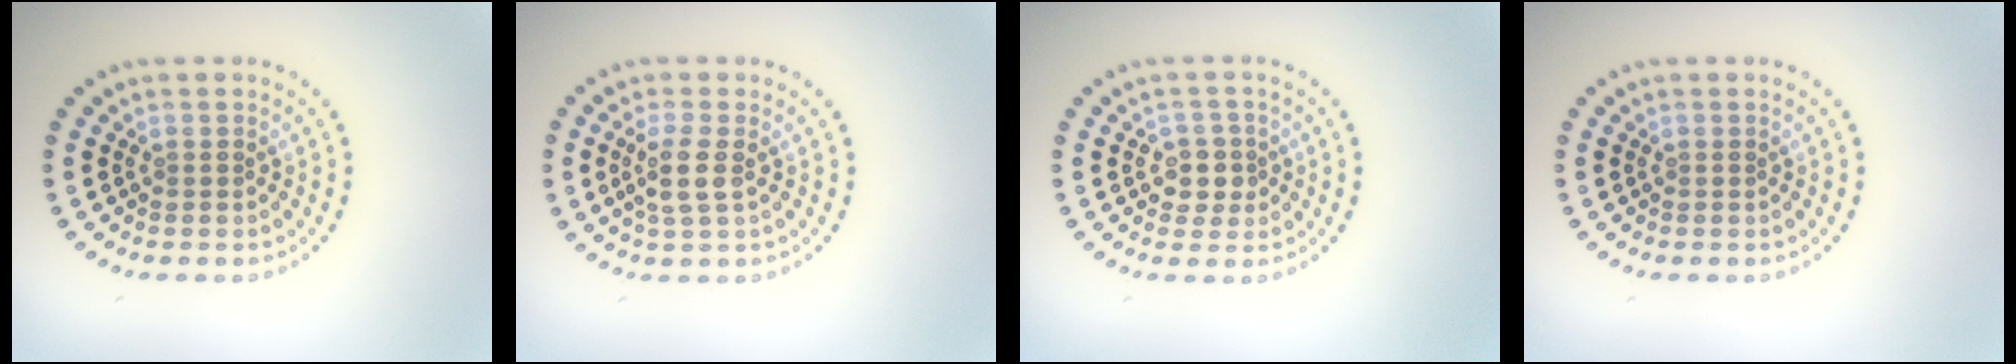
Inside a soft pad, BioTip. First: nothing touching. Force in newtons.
{"total": 2.4, "press": 2.0, "slide": 1.3}
{"total": 2.2, "press": 2.0, "slide": 0.8}
{"total": 0.0}